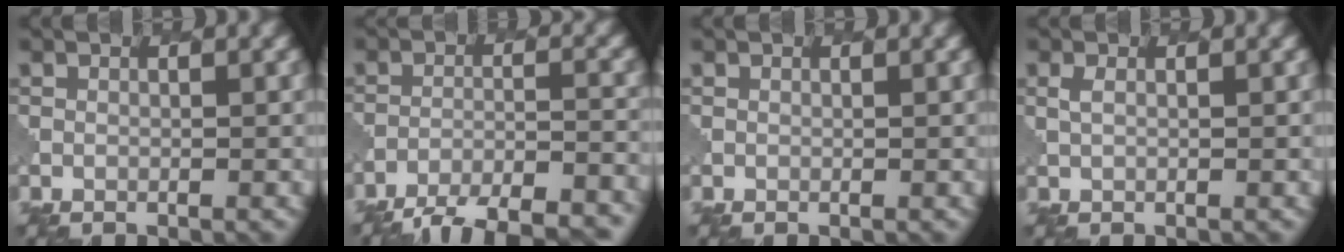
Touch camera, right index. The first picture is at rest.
{"total": 10.1, "force": [-9.0, 2.3, 4.1], "torque": [-0.060, -0.010, -0.120]}
{"total": 0.0}
{"total": 1.0, "force": [0.6, 0.3, 0.7], "torque": [-0.017, 0.000, 0.013]}